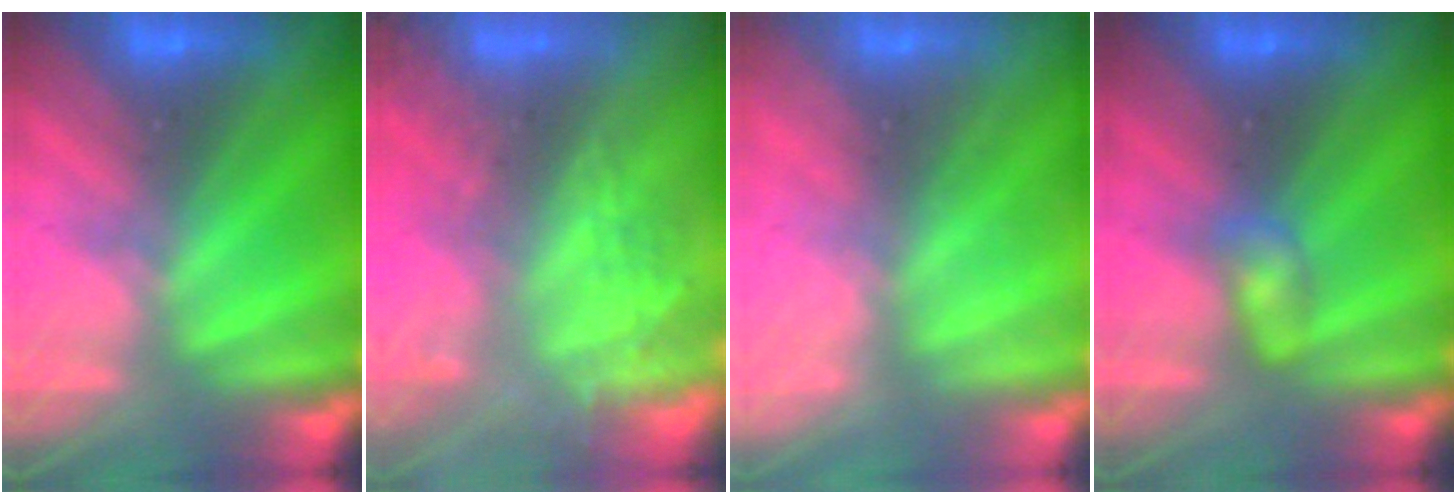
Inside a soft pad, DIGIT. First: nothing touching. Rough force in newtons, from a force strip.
{"total": 7.8}
{"total": 2.1}
{"total": 2.3}